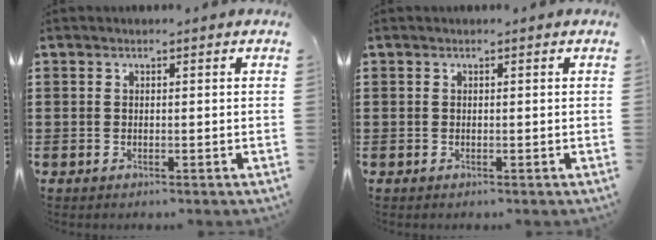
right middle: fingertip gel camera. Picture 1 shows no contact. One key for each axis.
{"total": 0.0}